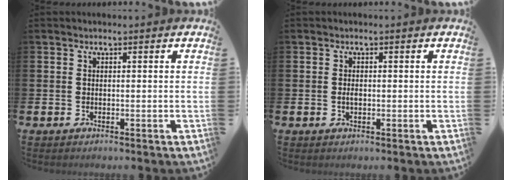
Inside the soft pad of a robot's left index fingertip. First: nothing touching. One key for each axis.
{"total": 0.9, "fx": -0.1, "fy": 0.5, "fz": 0.7, "tx": -0.015, "ty": 0.003, "tz": -0.003}